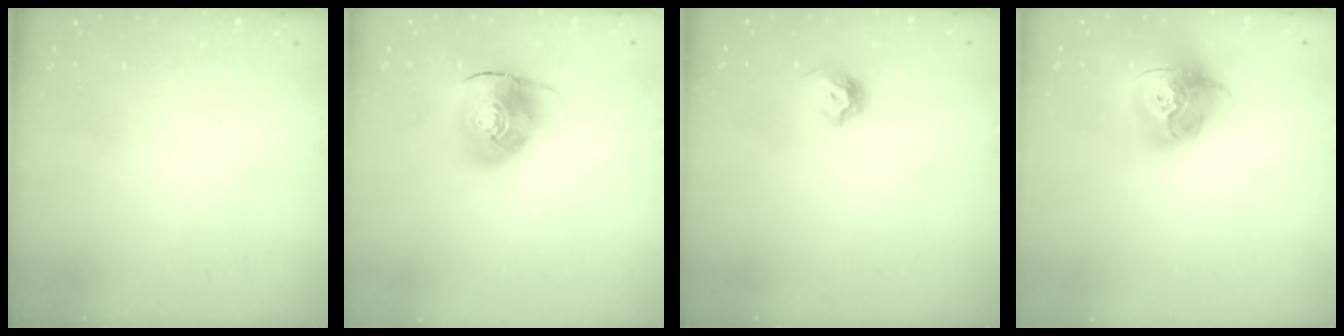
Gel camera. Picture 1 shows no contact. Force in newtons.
{"total": 9.7, "press": 9.6, "slide": 1.4}
{"total": 5.1, "press": 5.0, "slide": 1.0}
{"total": 15.3, "press": 15.2, "slide": 1.8}